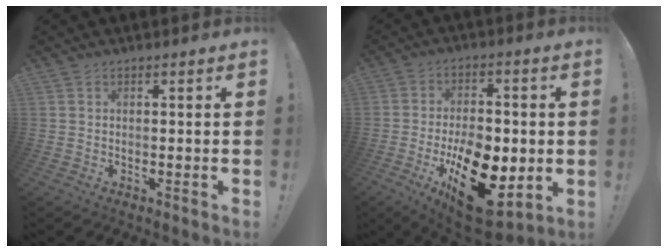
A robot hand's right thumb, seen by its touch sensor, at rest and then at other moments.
{"total": 22.0, "force": [-7.1, 12.3, 16.8], "torque": [-0.260, 0.036, -0.097]}